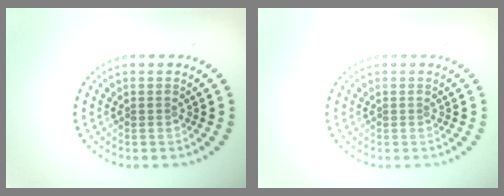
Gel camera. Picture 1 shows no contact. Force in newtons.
{"total": 0.0}